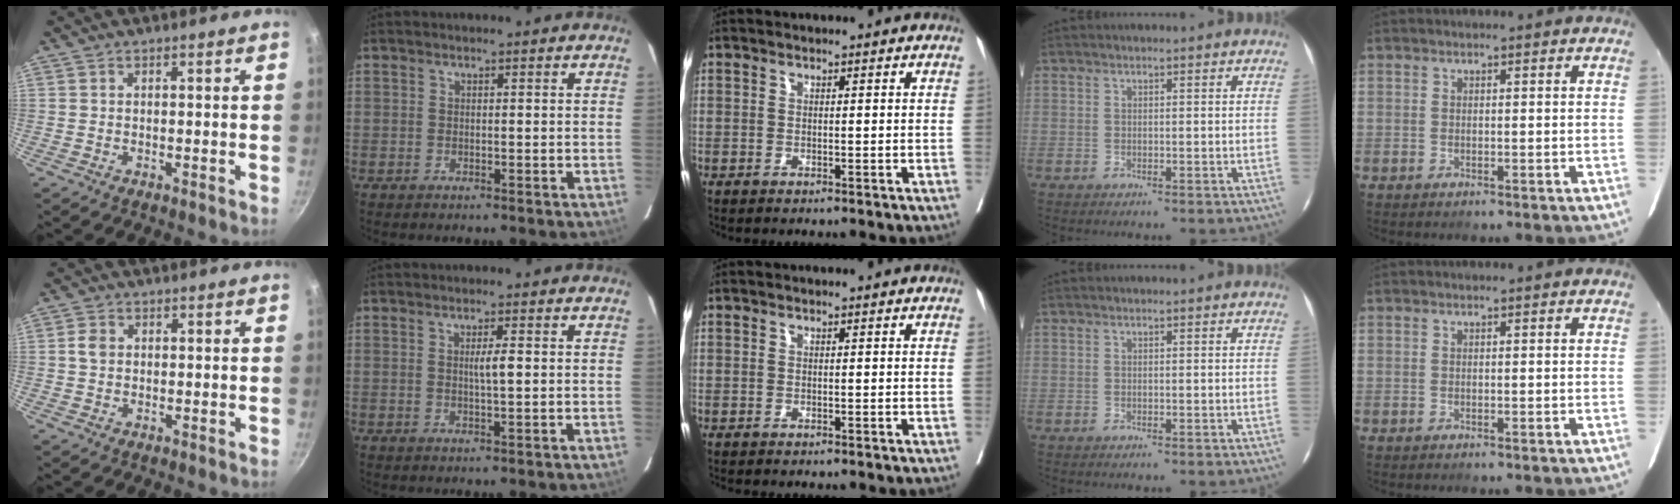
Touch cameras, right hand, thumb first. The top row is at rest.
{"thumb": {"total": 2.5, "force": [0.3, 2.0, 1.5], "torque": [-0.026, 0.003, 0.003]}, "index": {"total": 2.2, "force": [0.2, 0.0, 2.2], "torque": [-0.039, 0.000, 0.003]}}